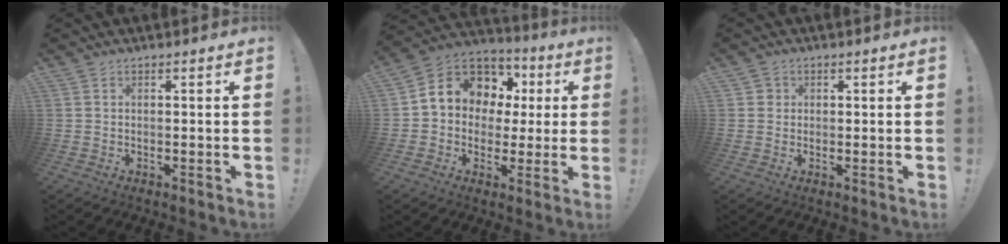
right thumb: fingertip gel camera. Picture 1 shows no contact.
{"total": 11.1, "force": [3.8, 9.3, 4.9], "torque": [-0.068, -0.024, 0.074]}
{"total": 2.1, "force": [0.2, 2.0, 0.5], "torque": [-0.010, 0.006, 0.005]}